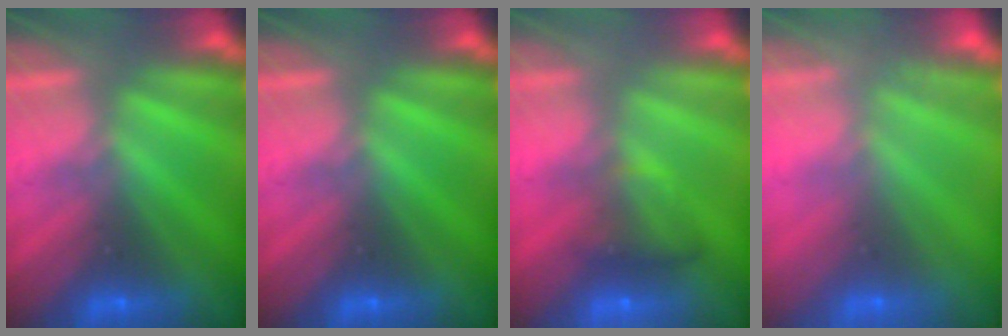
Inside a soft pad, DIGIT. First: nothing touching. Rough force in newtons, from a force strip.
{"total": 0.0}
{"total": 7.2}
{"total": 8.1}